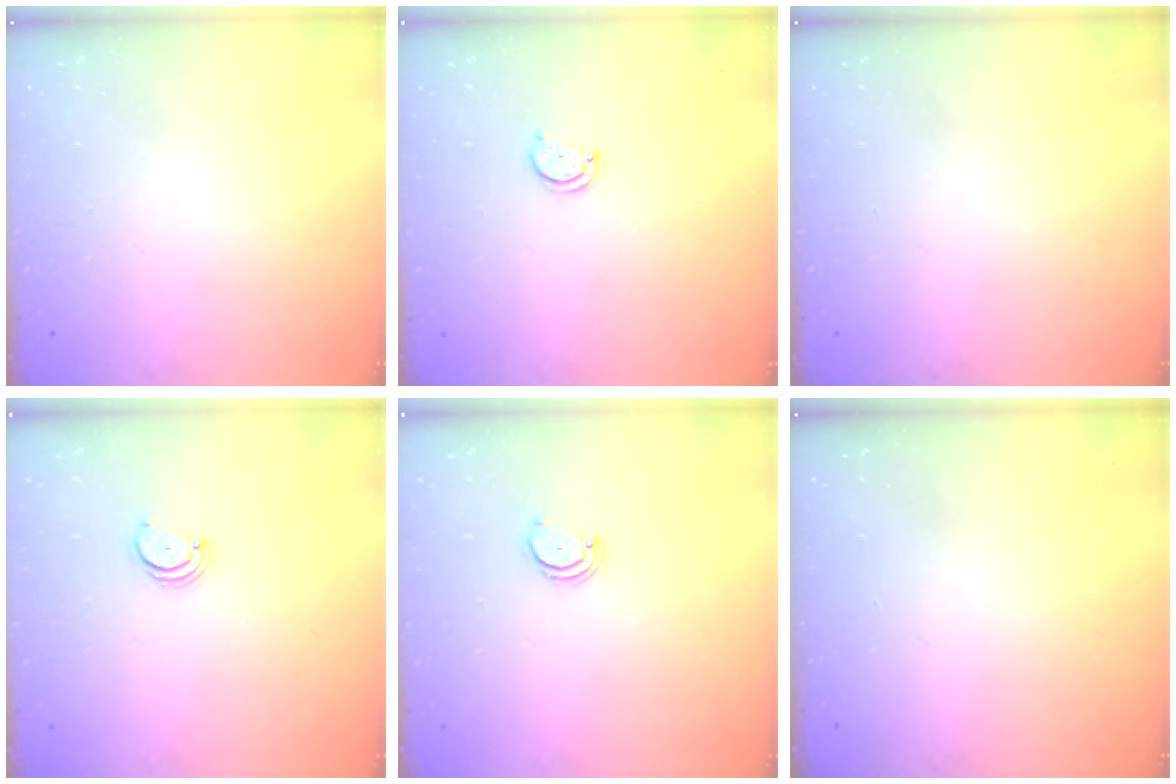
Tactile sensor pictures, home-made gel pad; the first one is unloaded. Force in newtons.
{"total": 2.6, "press": 2.5, "slide": 0.4}
{"total": 0.0}
{"total": 2.2, "press": 2.2, "slide": 0.2}
{"total": 2.4, "press": 2.3, "slide": 0.5}
{"total": 0.0}